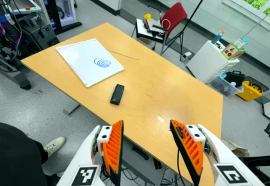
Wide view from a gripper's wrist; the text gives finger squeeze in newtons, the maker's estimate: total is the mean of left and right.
{"total": 0.0}